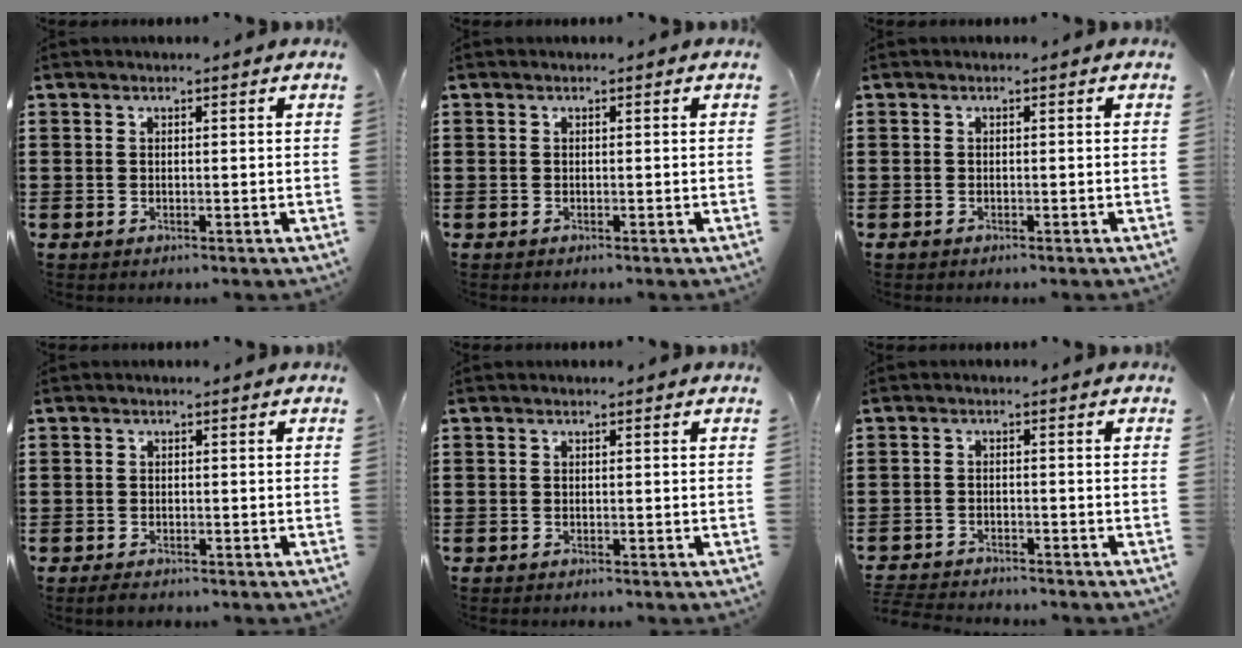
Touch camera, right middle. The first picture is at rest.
{"total": 0.0}
{"total": 0.6, "force": [-0.5, 0.3, 0.2], "torque": [-0.004, 0.000, -0.010]}
{"total": 1.4, "force": [-1.2, 0.6, 0.3], "torque": [-0.007, 0.004, -0.026]}
{"total": 0.5, "force": [-0.5, 0.1, 0.0], "torque": [-0.001, 0.002, -0.011]}
{"total": 2.9, "force": [-2.9, 0.3, -0.1], "torque": [-0.005, -0.001, -0.064]}